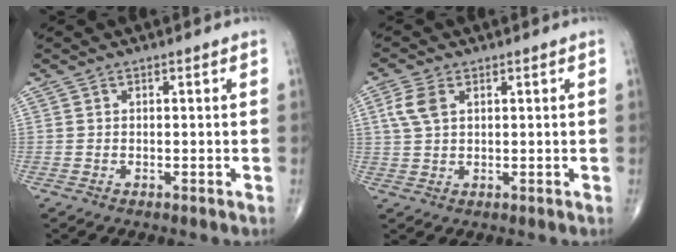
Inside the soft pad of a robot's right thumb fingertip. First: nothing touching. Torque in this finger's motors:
{"motor_torque": [-0.20, 0.23, 0.08, -0.05, 0.03]}